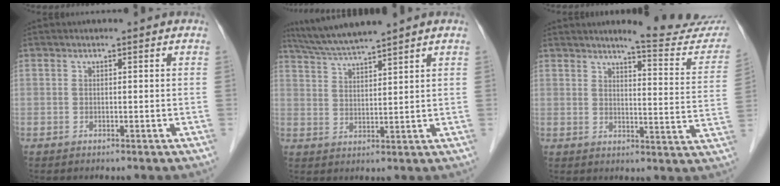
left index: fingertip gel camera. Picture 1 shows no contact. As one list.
[{"total": 7.1, "force": [6.3, -1.2, 3.1], "torque": [-0.064, 0.010, 0.121]}, {"total": 13.3, "force": [12.5, 0.4, 4.6], "torque": [-0.046, -0.067, 0.134]}]